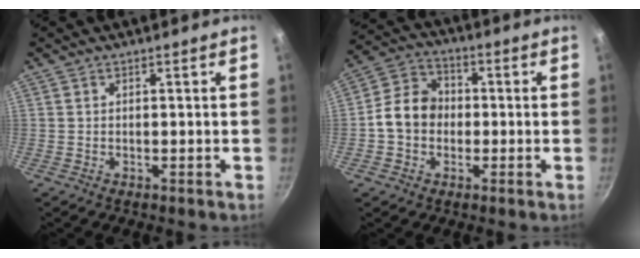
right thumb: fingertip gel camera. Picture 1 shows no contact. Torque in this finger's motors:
{"motor_torque": [1.34, 1.63, 0.71, -0.81, 0.06]}